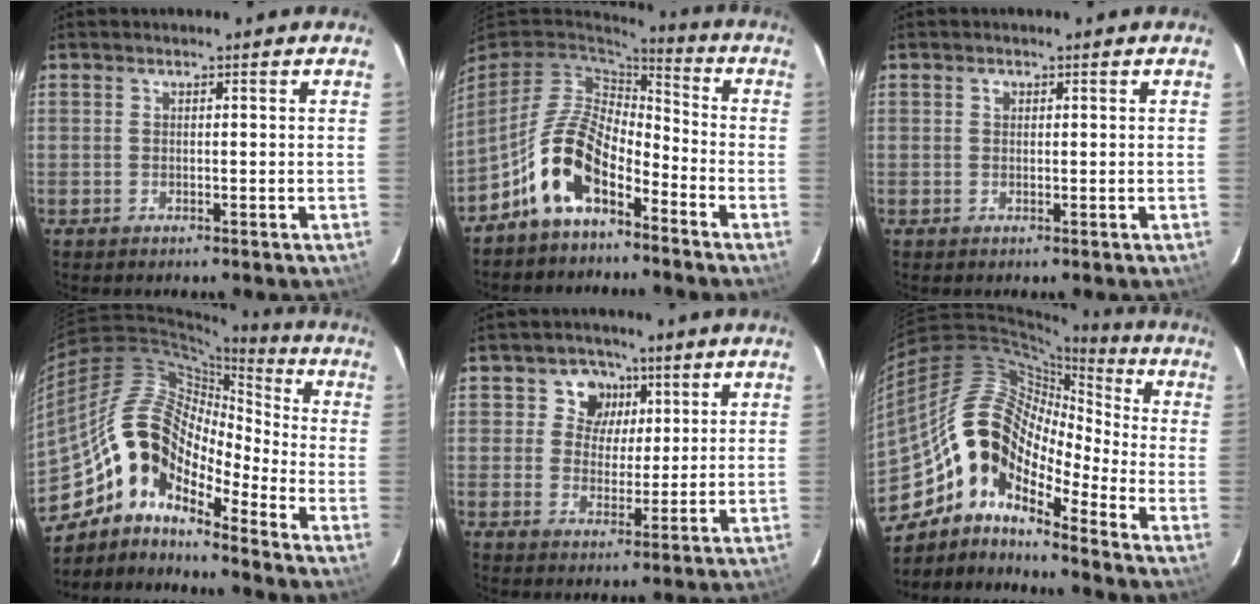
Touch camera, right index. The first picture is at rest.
{"total": 11.8, "force": [-6.6, 5.8, 7.8], "torque": [-0.162, 0.012, -0.127]}
{"total": 0.8, "force": [0.3, 0.7, 0.3], "torque": [-0.004, 0.004, 0.004]}
{"total": 14.8, "force": [-9.4, 7.1, 8.9], "torque": [-0.148, 0.010, -0.195]}
{"total": 6.4, "force": [2.3, 5.8, 1.5], "torque": [-0.019, 0.003, 0.035]}
{"total": 14.9, "force": [-8.2, 7.5, 9.9], "torque": [-0.163, 0.007, -0.172]}